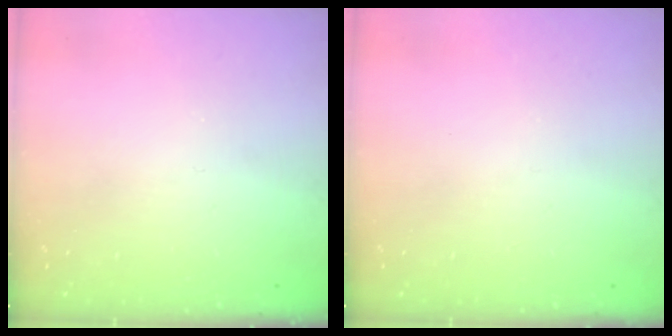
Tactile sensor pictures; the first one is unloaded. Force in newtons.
{"total": 0.0}